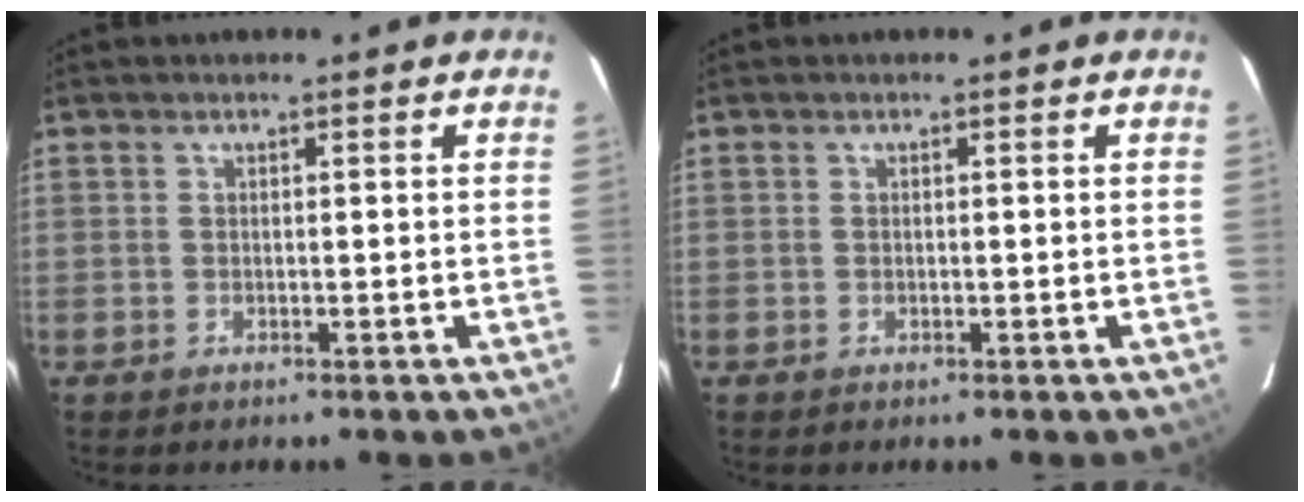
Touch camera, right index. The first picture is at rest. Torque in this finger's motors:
{"motor_torque": [-0.19, 0.06, -0.02, -0.01]}